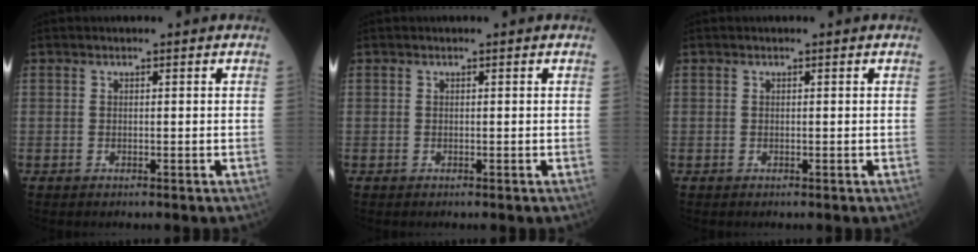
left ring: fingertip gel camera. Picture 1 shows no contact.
{"total": 0.0}
{"total": 0.0}